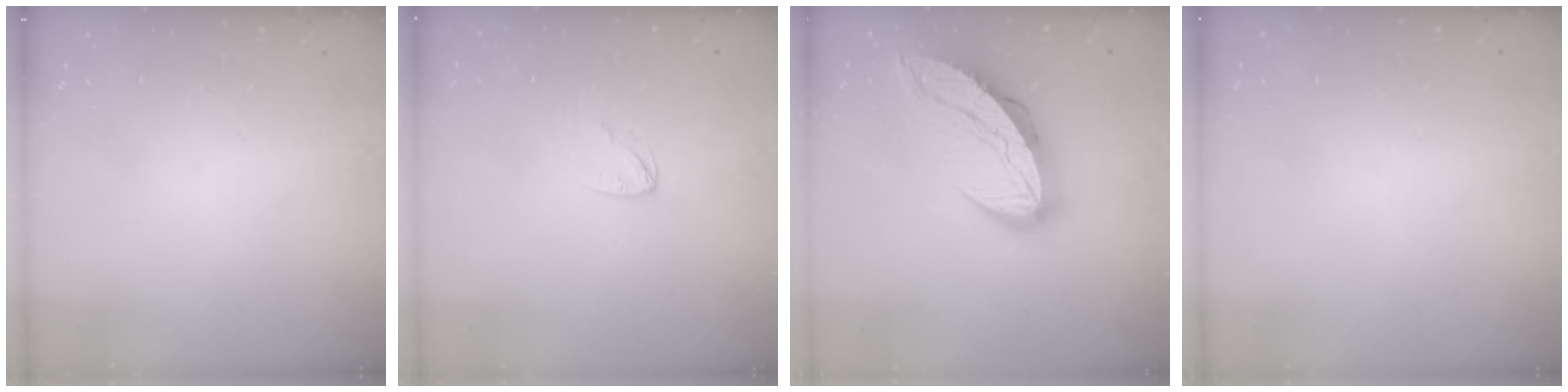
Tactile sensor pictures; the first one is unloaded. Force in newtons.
{"total": 3.9, "press": 3.9, "slide": 0.4}
{"total": 15.7, "press": 15.6, "slide": 1.4}
{"total": 0.0}